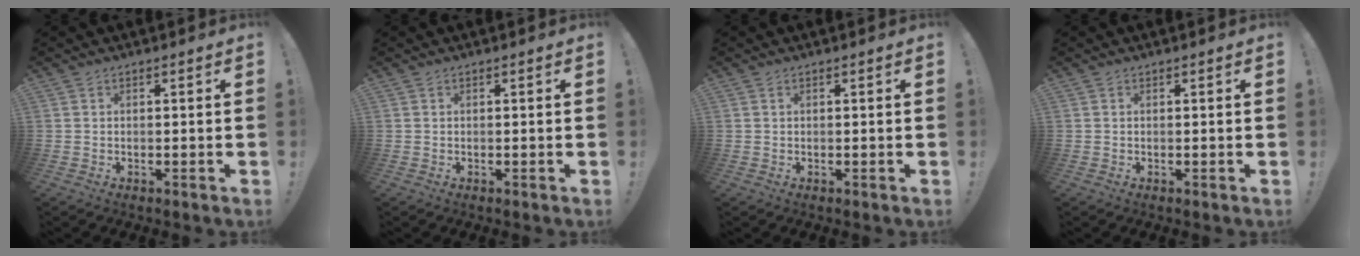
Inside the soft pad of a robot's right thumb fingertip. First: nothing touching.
{"total": 0.0}
{"total": 0.0}
{"total": 0.0}